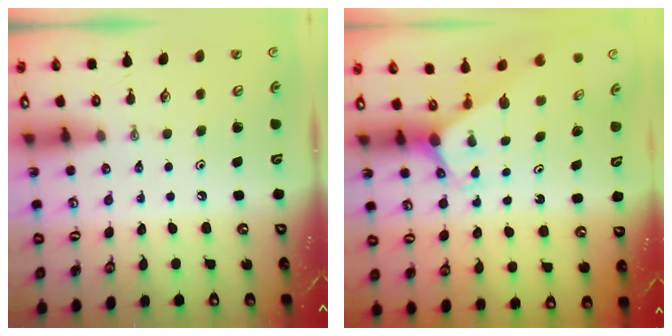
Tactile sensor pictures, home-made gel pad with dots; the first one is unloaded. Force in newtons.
{"total": 2.9, "press": 2.9, "slide": 0.0}